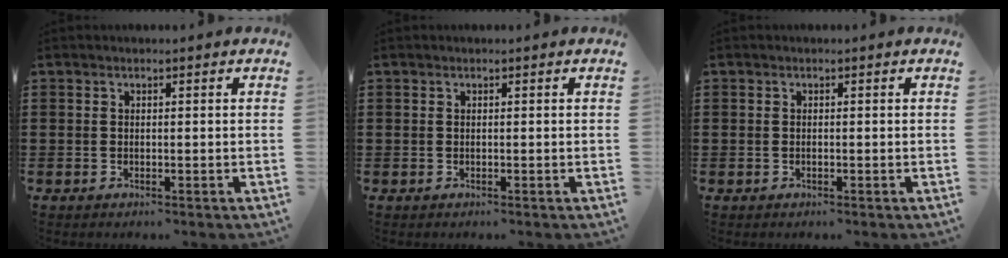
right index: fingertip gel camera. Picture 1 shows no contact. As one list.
[{"total": 0.0}, {"total": 0.0}]